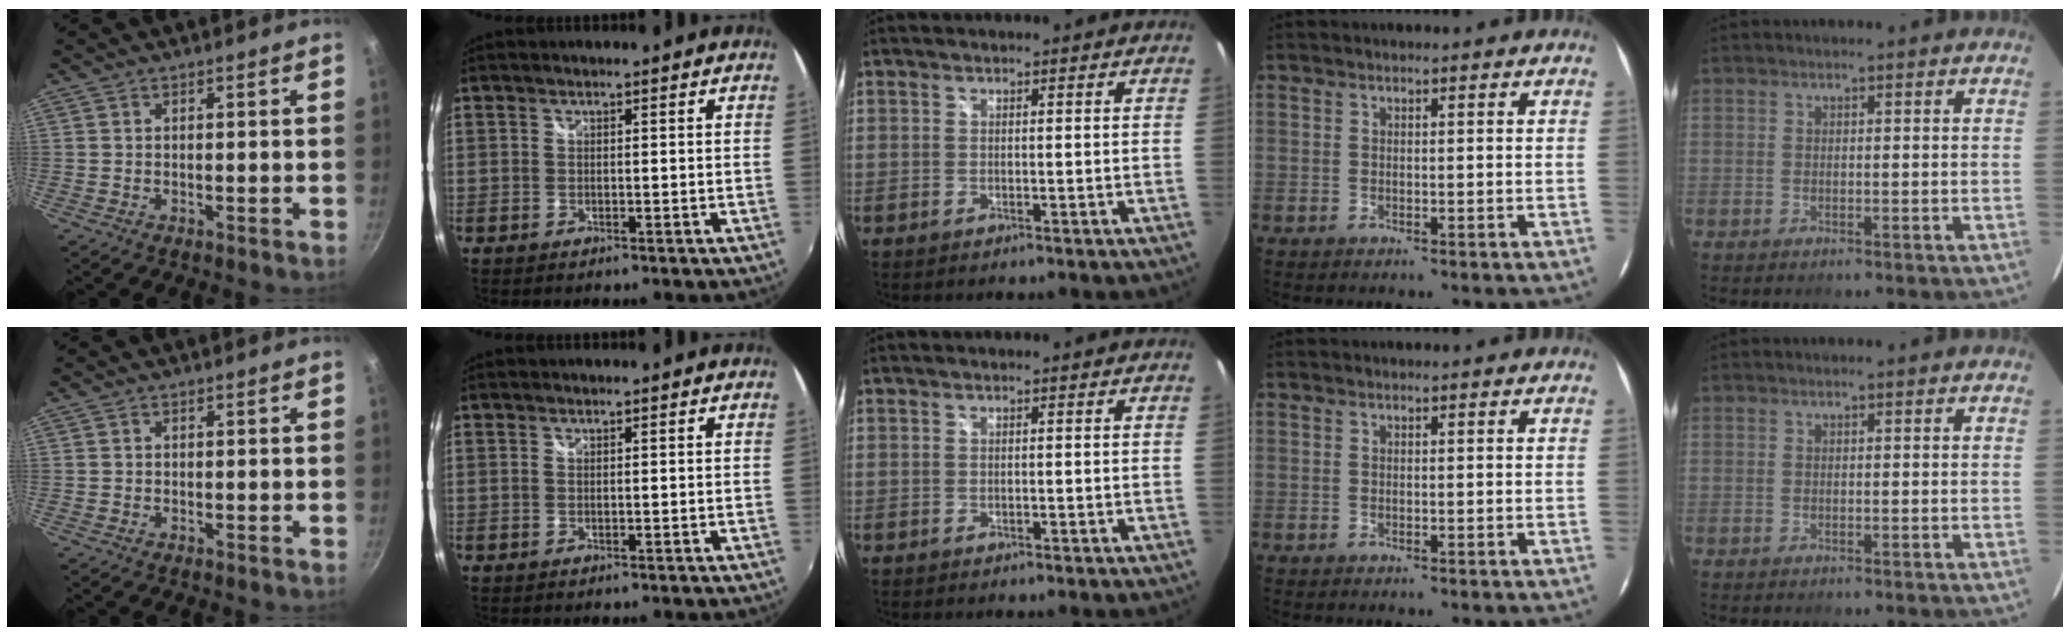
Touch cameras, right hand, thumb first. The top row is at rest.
{}